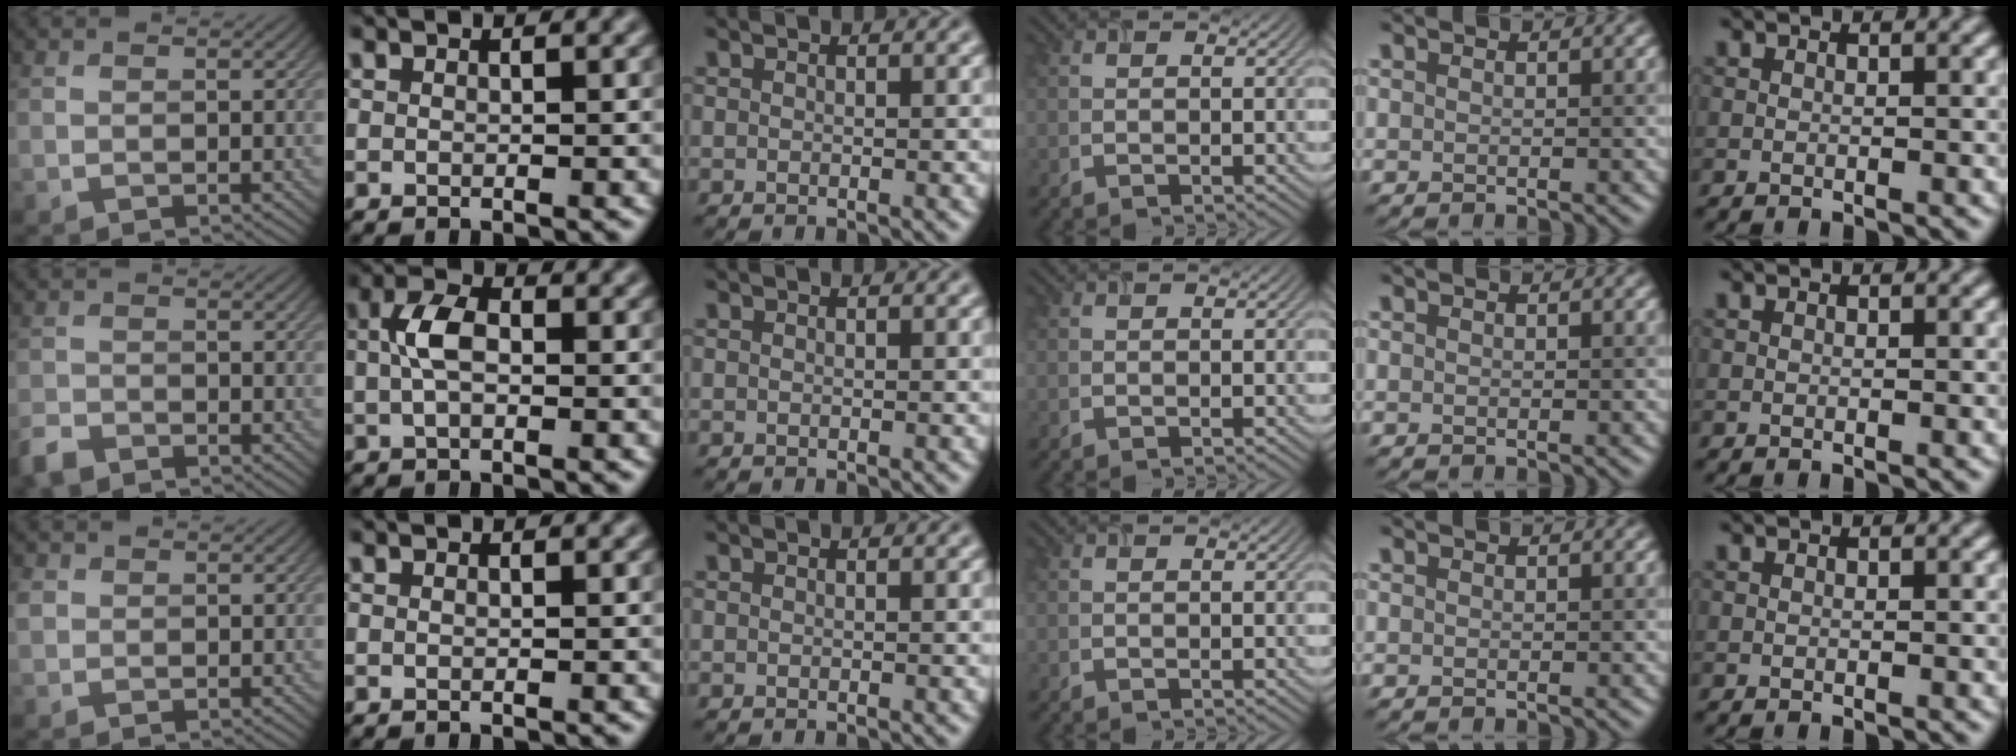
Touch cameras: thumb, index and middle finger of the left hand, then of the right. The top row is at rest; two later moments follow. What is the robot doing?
{"motion": "insert", "object": "airpods case & airpods"}